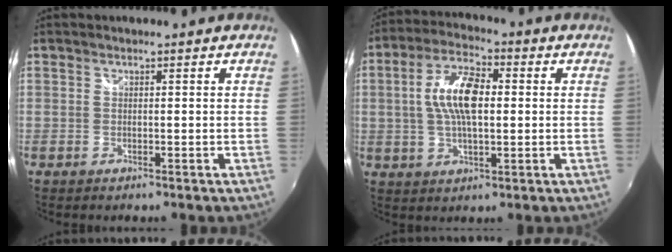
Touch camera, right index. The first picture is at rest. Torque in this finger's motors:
{"motor_torque": [0.50, -0.14, 0.35, 0.17]}